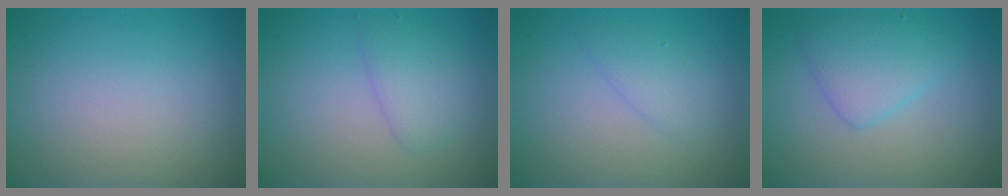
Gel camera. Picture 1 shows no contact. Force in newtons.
{"total": 2.4, "press": 2.4, "slide": 0.1}
{"total": 1.7, "press": 1.7, "slide": 0.2}
{"total": 1.9, "press": 1.9, "slide": 0.1}